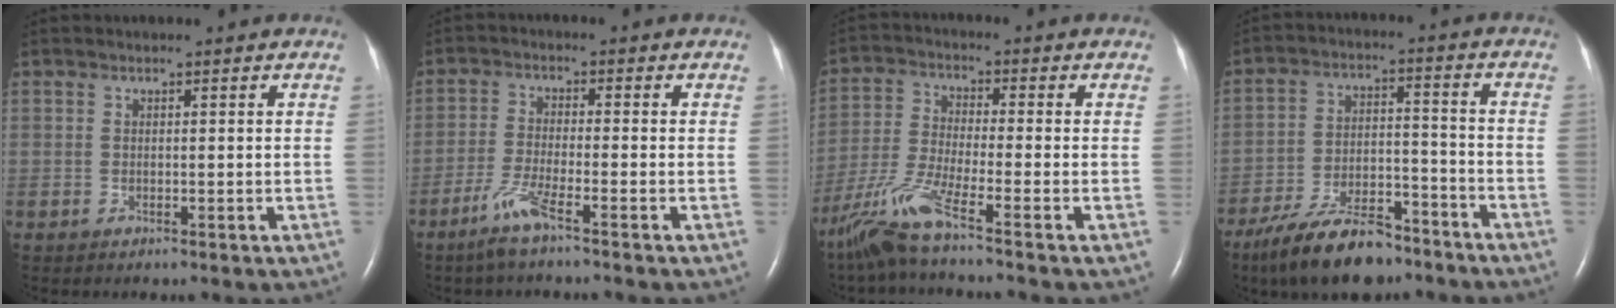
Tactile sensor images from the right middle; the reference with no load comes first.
{"total": 4.8, "force": [-3.3, -0.2, 3.4], "torque": [-0.078, -0.010, -0.072]}
{"total": 8.5, "force": [-6.2, -1.0, 5.7], "torque": [-0.130, -0.034, -0.126]}
{"total": 13.4, "force": [-10.6, 4.2, 7.2], "torque": [-0.129, 0.001, -0.182]}